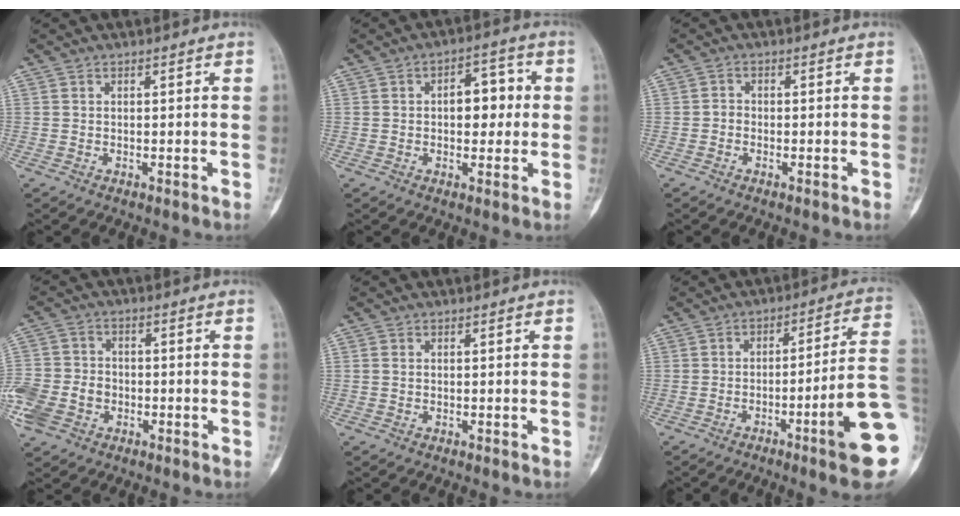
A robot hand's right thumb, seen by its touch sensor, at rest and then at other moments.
{"total": 7.4, "force": [0.6, 4.5, 5.9], "torque": [-0.051, 0.017, 0.005]}
{"total": 1.1, "force": [-0.5, 0.8, 0.4], "torque": [-0.004, 0.004, -0.017]}
{"total": 11.0, "force": [-3.6, 8.8, 5.5], "torque": [-0.121, 0.018, -0.064]}
{"total": 0.7, "force": [0.1, 0.5, 0.5], "torque": [-0.009, 0.000, 0.000]}
{"total": 14.6, "force": [-5.1, 0.7, 13.7], "torque": [-0.161, 0.026, -0.076]}